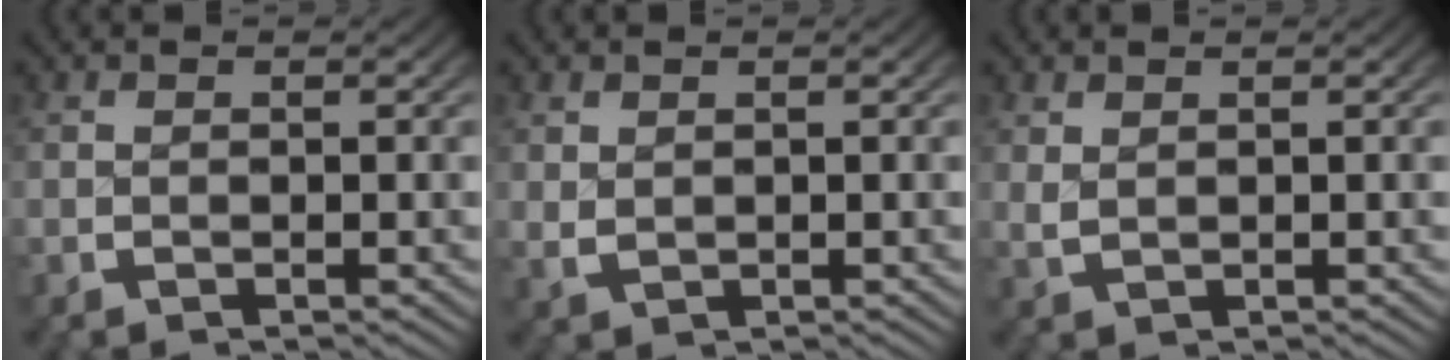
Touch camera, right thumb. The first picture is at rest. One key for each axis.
{"total": 1.1, "fx": 0.5, "fy": 0.8, "fz": 0.6, "tx": -0.014, "ty": -0.004, "tz": 0.018}
{"total": 1.1, "fx": 0.8, "fy": 0.5, "fz": 0.6, "tx": -0.013, "ty": -0.001, "tz": 0.021}